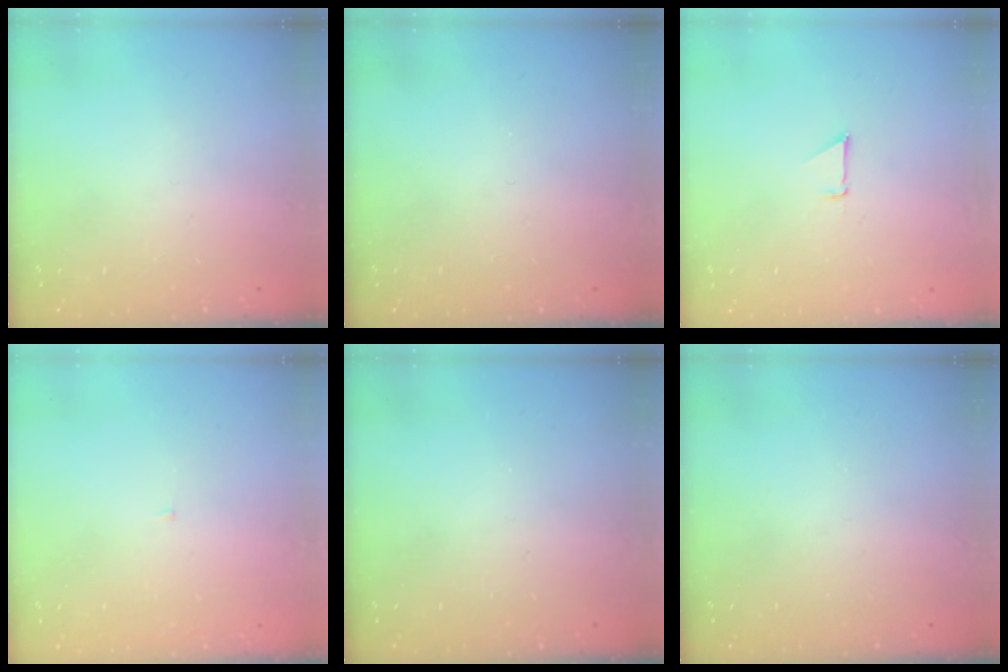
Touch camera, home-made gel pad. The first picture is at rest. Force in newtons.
{"total": 0.0}
{"total": 0.9, "press": 0.9, "slide": 0.1}
{"total": 2.1, "press": 2.1, "slide": 0.2}
{"total": 0.0}
{"total": 0.0}